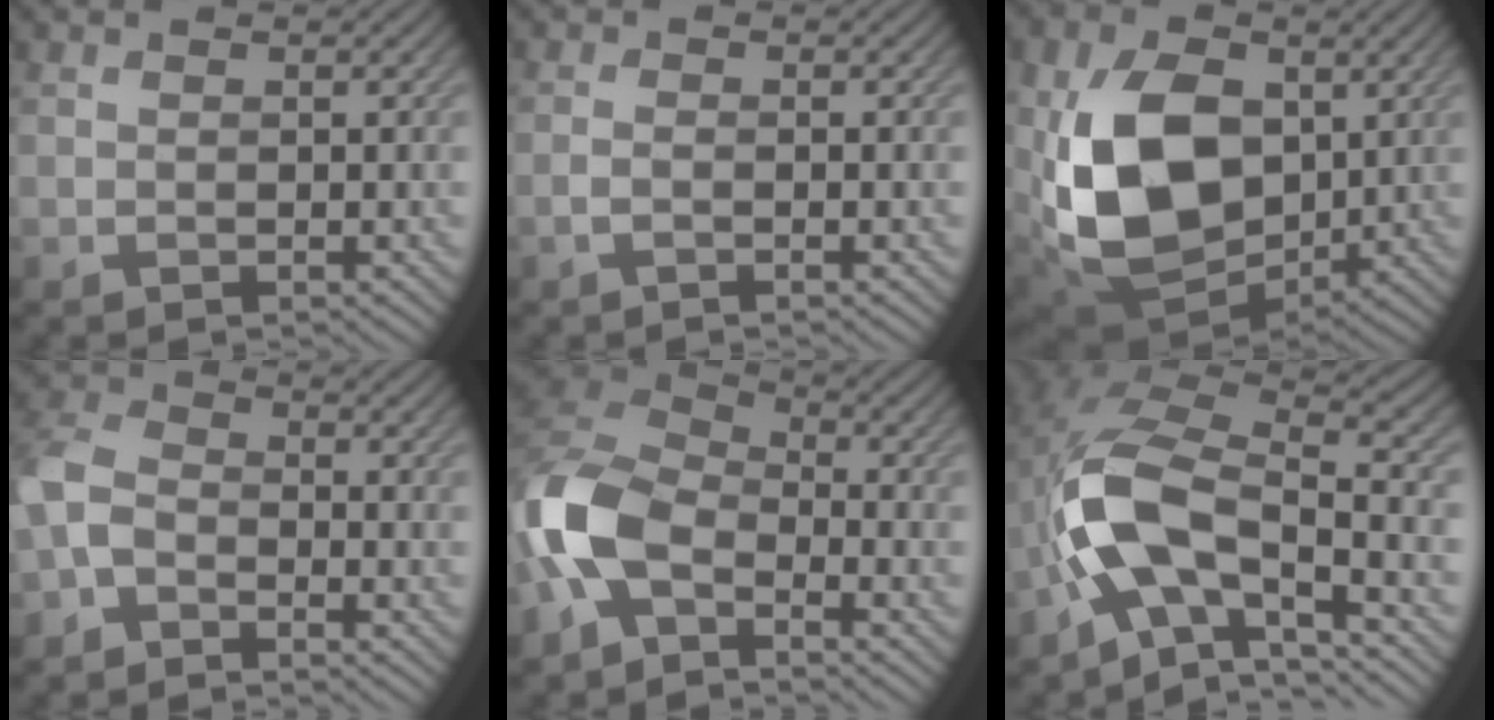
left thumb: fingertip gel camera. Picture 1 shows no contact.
{"total": 1.2, "force": [-0.7, 0.3, 0.9], "torque": [-0.021, 0.002, -0.018]}
{"total": 15.0, "force": [0.8, 10.1, 11.0], "torque": [-0.267, -0.015, 0.020]}
{"total": 5.2, "force": [-2.8, 3.3, 2.9], "torque": [-0.070, 0.005, -0.075]}
{"total": 11.6, "force": [-4.9, 6.3, 8.4], "torque": [-0.196, -0.001, -0.115]}
{"total": 12.7, "force": [-4.5, 6.0, 10.3], "torque": [-0.205, -0.009, -0.097]}